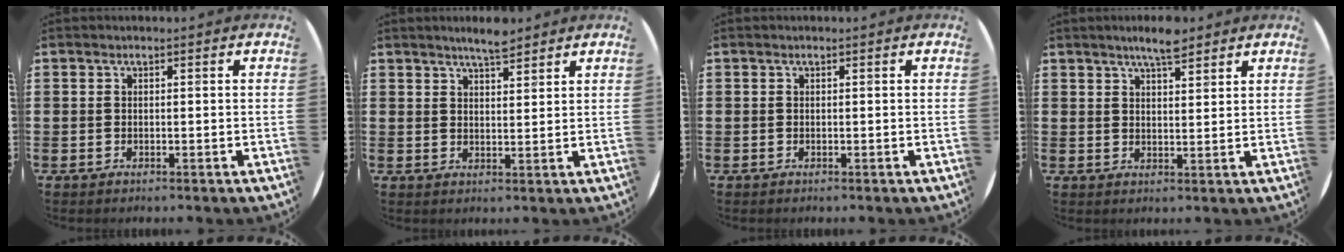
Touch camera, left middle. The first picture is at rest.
{"total": 3.8, "force": [3.5, 0.4, 1.2], "torque": [-0.030, -0.007, 0.064]}
{"total": 0.0}
{"total": 4.5, "force": [4.0, 0.8, 2.1], "torque": [-0.039, -0.010, 0.068]}